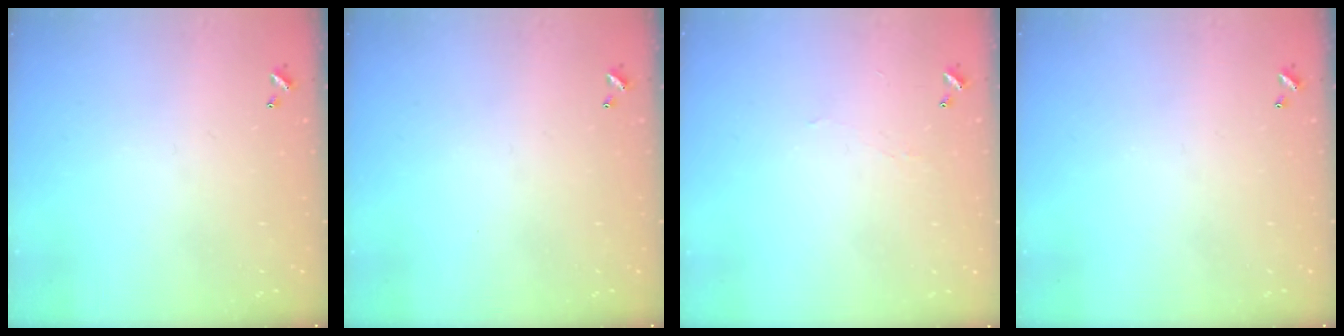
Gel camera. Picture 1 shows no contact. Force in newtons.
{"total": 0.0}
{"total": 0.8, "press": 0.7, "slide": 0.4}
{"total": 0.0}